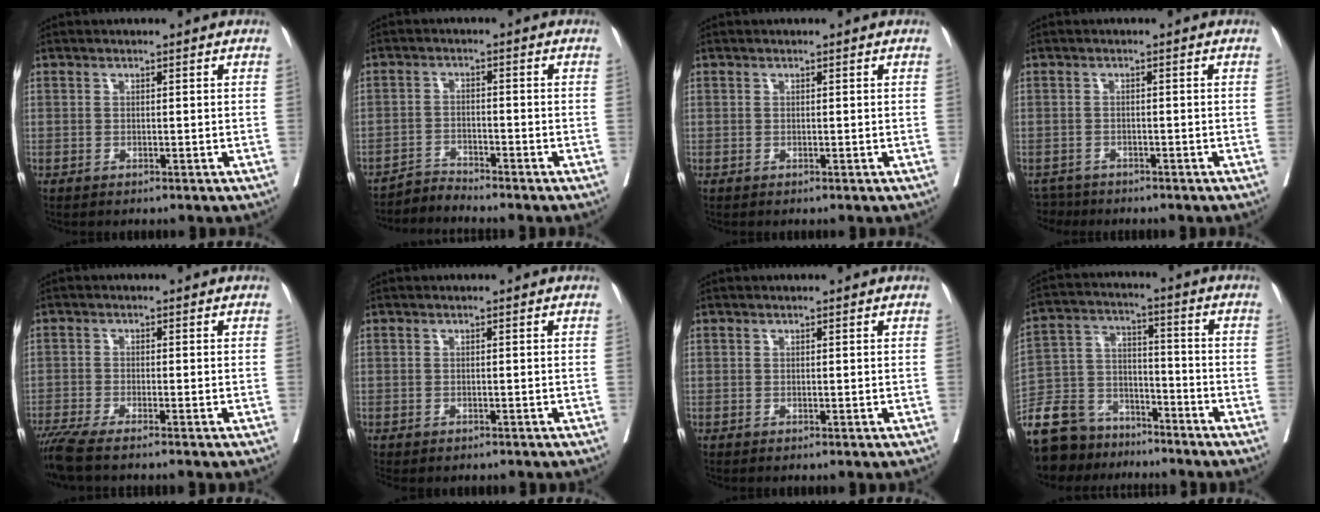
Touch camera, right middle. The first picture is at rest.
{"total": 2.8, "force": [-2.6, -0.8, -0.8], "torque": [0.019, -0.015, -0.045]}
{"total": 0.0}
{"total": 3.2, "force": [-3.0, 1.2, -0.4], "torque": [0.008, -0.006, -0.051]}
{"total": 6.8, "force": [-5.6, -0.3, 3.8], "torque": [-0.059, -0.016, -0.097]}
{"total": 1.7, "force": [-1.4, 0.7, 0.7], "torque": [-0.014, -0.004, -0.014]}
{"total": 0.0}
{"total": 14.7, "force": [-12.1, 7.3, 3.9], "torque": [-0.094, 0.028, -0.212]}